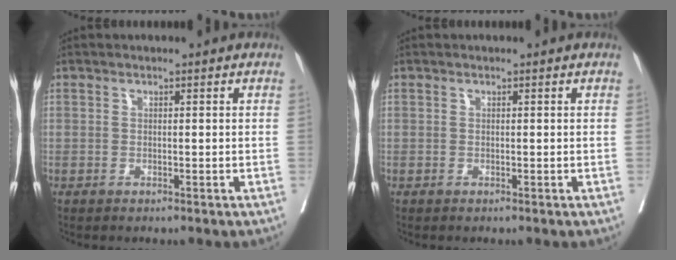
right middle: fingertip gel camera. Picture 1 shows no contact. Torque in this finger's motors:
{"motor_torque": [0.01, -0.01, 0.00, 0.00]}